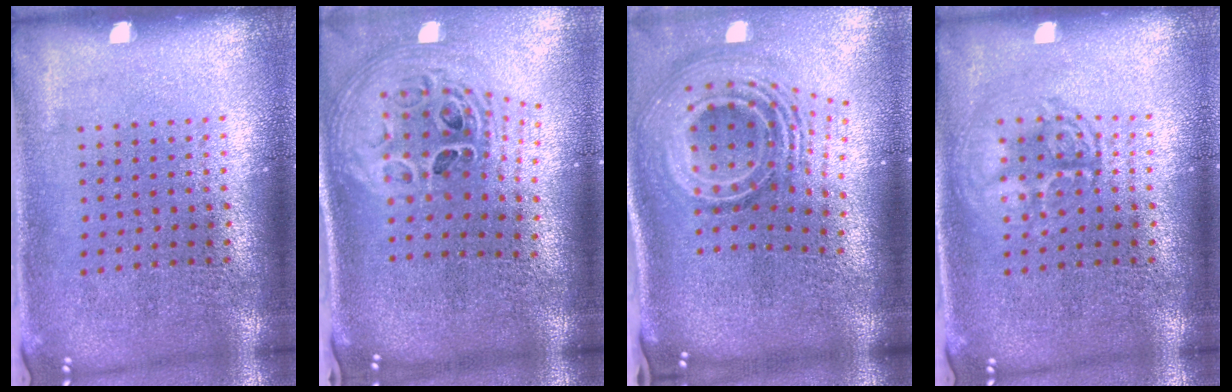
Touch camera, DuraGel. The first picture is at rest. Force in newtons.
{"total": 2.6, "press": 1.8, "slide": 1.8}
{"total": 2.8, "press": 1.8, "slide": 2.1}
{"total": 2.5, "press": 2.4, "slide": 0.3}